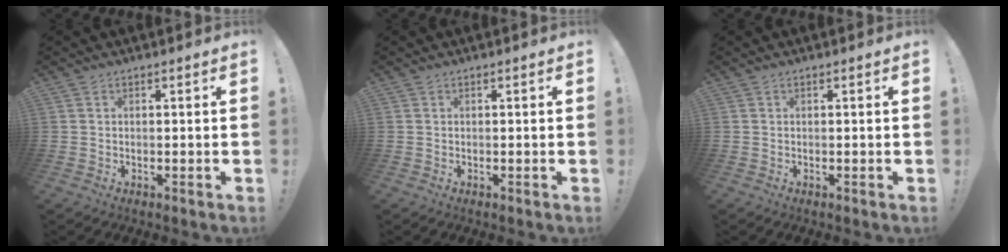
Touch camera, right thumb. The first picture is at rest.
{"total": 0.0}
{"total": 0.0}